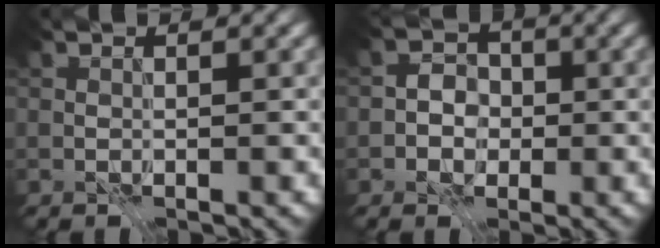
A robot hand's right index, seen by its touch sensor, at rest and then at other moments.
{"total": 2.6, "force": [-1.1, 2.1, 1.2], "torque": [0.005, 0.003, -0.032]}